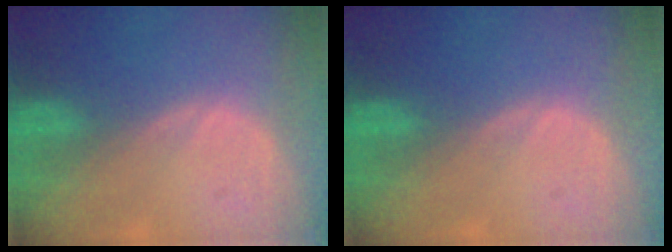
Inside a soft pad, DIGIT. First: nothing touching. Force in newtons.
{"total": 0.0}